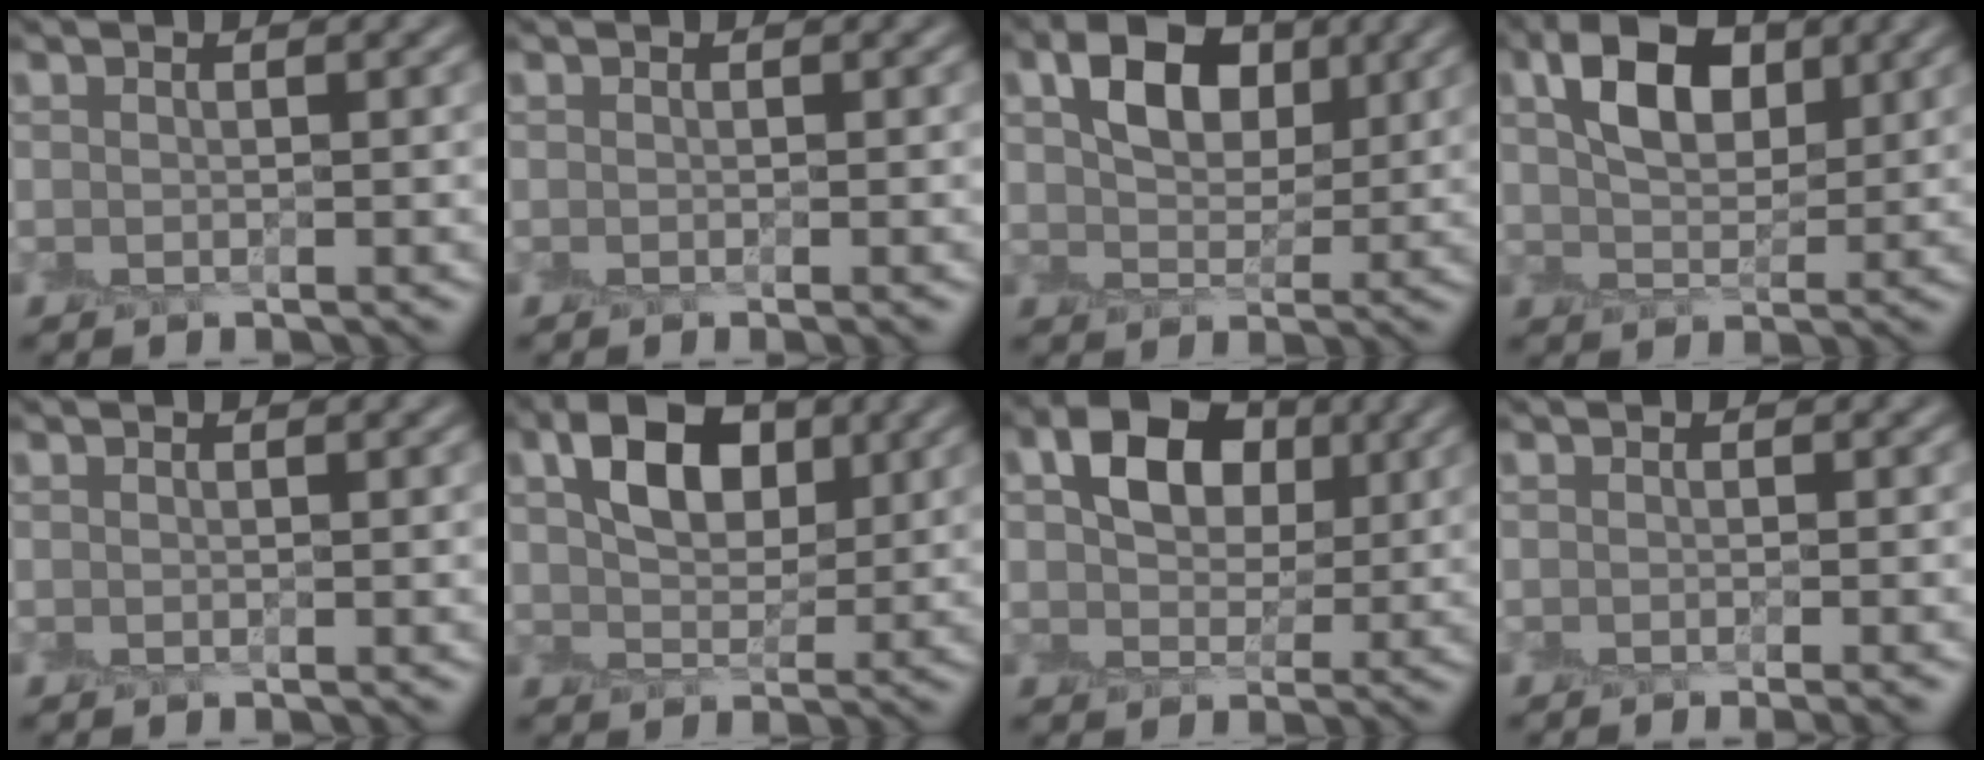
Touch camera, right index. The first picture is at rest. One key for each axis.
{"total": 0.0}
{"total": 5.0, "fx": 2.3, "fy": 3.2, "fz": 3.1, "tx": -0.059, "ty": 0.005, "tz": 0.032}
{"total": 4.8, "fx": 2.3, "fy": 2.7, "fz": 3.2, "tx": -0.060, "ty": 0.010, "tz": 0.038}
{"total": 0.0}
{"total": 4.8, "fx": 2.1, "fy": 2.9, "fz": 3.2, "tx": -0.059, "ty": 0.009, "tz": 0.032}
{"total": 5.6, "fx": 2.1, "fy": 4.0, "fz": 3.4, "tx": -0.065, "ty": 0.005, "tz": 0.025}
{"total": 1.2, "fx": -0.9, "fy": -0.3, "fz": 0.8, "tx": -0.008, "ty": -0.011, "tz": -0.014}